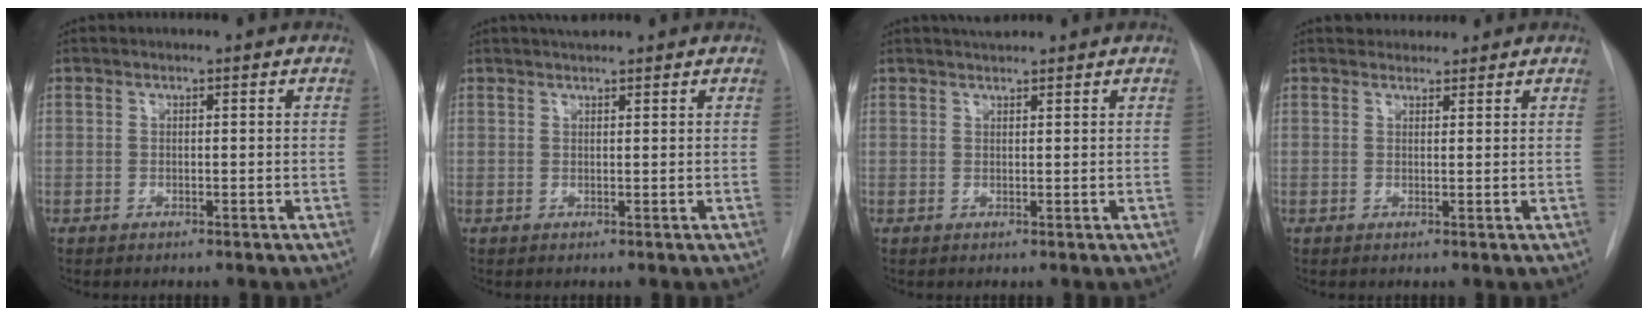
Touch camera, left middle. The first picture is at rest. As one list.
[{"total": 2.3, "force": [2.1, 0.4, 0.9], "torque": [-0.014, 0.016, 0.034]}, {"total": 2.1, "force": [2.0, 0.2, 0.6], "torque": [-0.011, 0.013, 0.034]}, {"total": 3.1, "force": [2.8, 1.1, 0.3], "torque": [0.003, 0.017, 0.043]}]